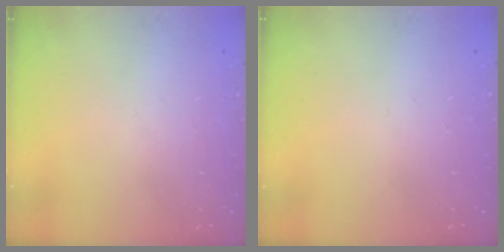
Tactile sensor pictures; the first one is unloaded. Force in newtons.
{"total": 0.0}